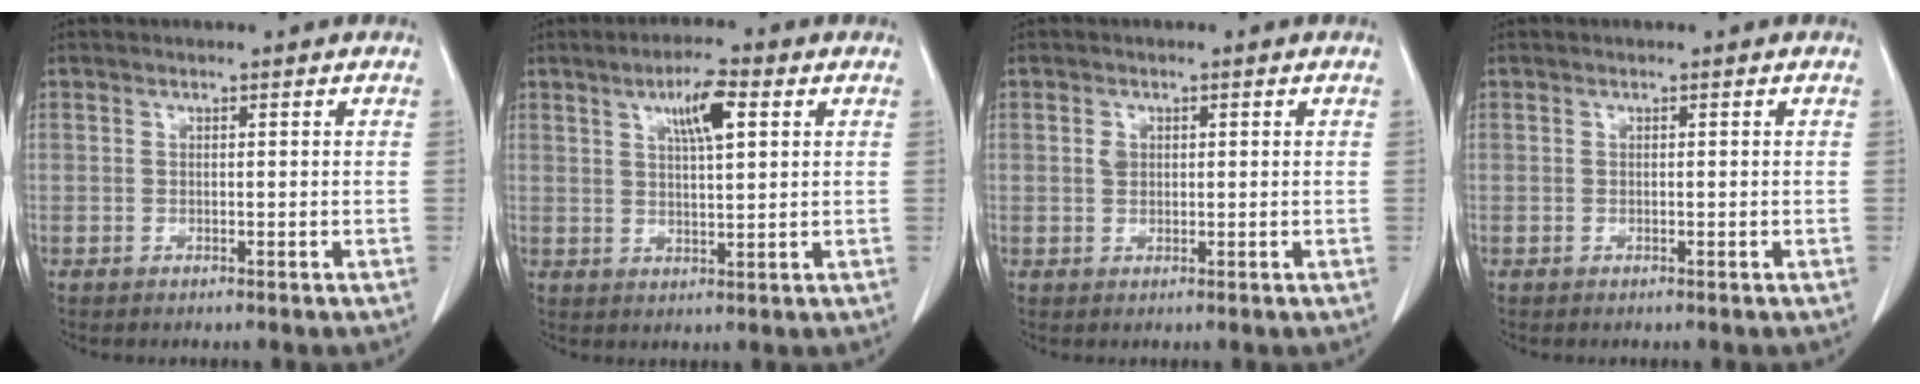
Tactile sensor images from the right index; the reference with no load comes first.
{"total": 6.3, "force": [2.7, 1.1, 5.6], "torque": [-0.098, 0.005, 0.045]}
{"total": 1.5, "force": [0.4, 1.2, 0.9], "torque": [-0.015, 0.003, 0.007]}
{"total": 0.0}